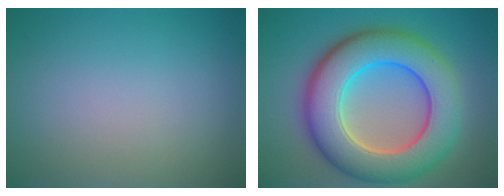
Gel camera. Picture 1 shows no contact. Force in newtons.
{"total": 11.3, "press": 11.3, "slide": 0.7}